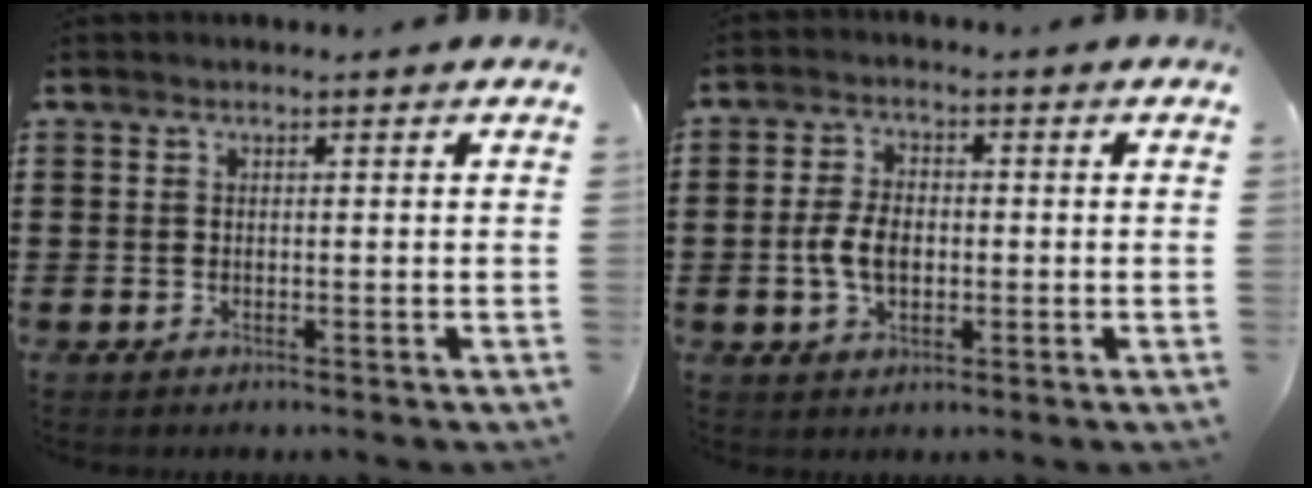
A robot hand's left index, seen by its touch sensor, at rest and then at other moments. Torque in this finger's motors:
{"motor_torque": [1.00, 0.70, 0.44, 0.08]}